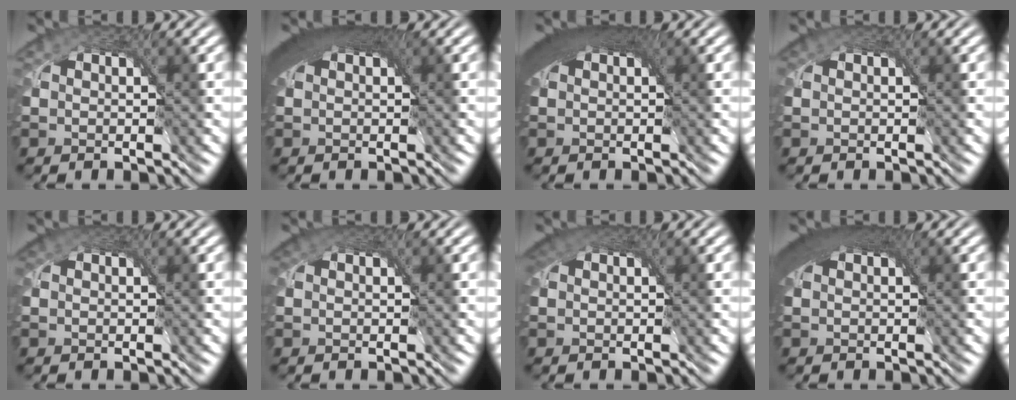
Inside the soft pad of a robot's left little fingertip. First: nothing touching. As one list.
[{"total": 7.4, "force": [3.1, 3.6, 5.7], "torque": [-0.093, 0.018, 0.034]}, {"total": 7.2, "force": [2.8, 3.6, 5.6], "torque": [-0.091, 0.015, 0.031]}, {"total": 0.9, "force": [0.5, 0.6, 0.5], "torque": [-0.009, 0.002, 0.005]}, {"total": 0.9, "force": [0.5, 0.6, 0.5], "torque": [-0.010, 0.002, 0.006]}, {"total": 1.6, "force": [0.8, 1.1, 0.9], "torque": [-0.018, 0.003, 0.009]}, {"total": 3.7, "force": [1.9, 2.3, 2.3], "torque": [-0.046, 0.007, 0.021]}, {"total": 6.6, "force": [2.9, 3.2, 5.0], "torque": [-0.084, 0.014, 0.033]}]